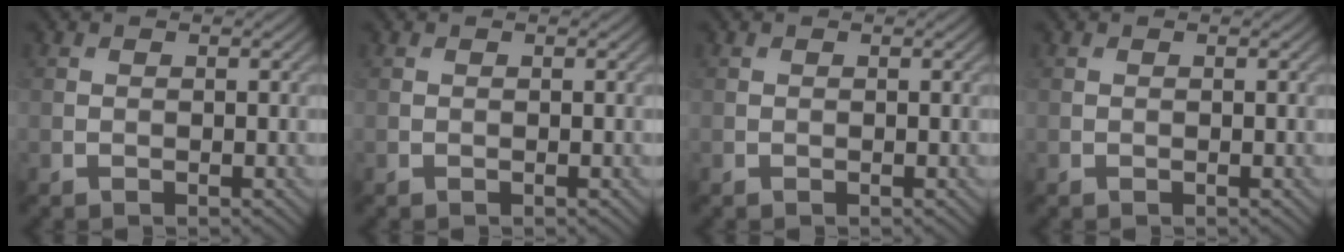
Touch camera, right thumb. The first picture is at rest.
{"total": 0.0}
{"total": 0.0}
{"total": 0.0}